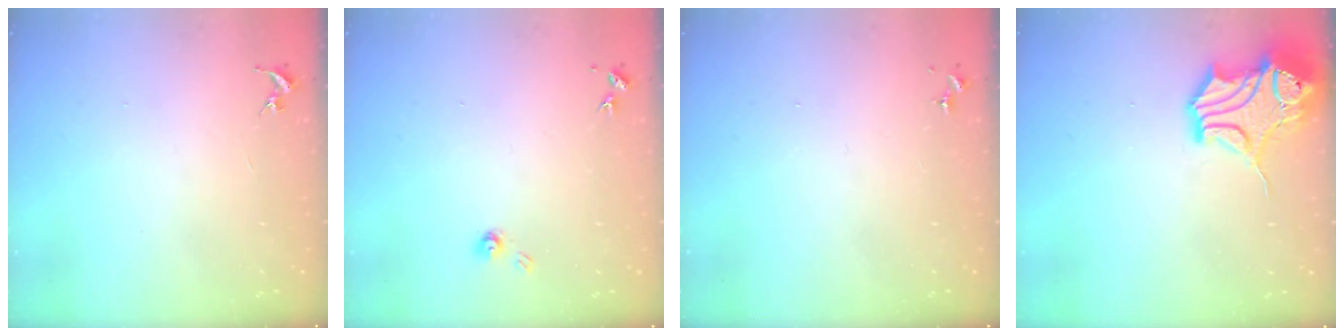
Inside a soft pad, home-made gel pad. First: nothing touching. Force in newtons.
{"total": 3.9, "press": 3.9, "slide": 0.3}
{"total": 0.0}
{"total": 15.4, "press": 15.2, "slide": 2.5}